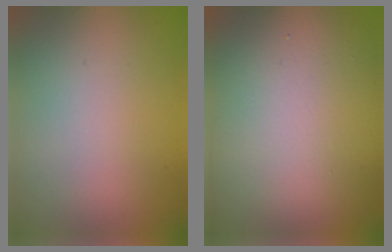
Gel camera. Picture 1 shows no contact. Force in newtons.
{"total": 15.6, "press": 15.6, "slide": 1.5}